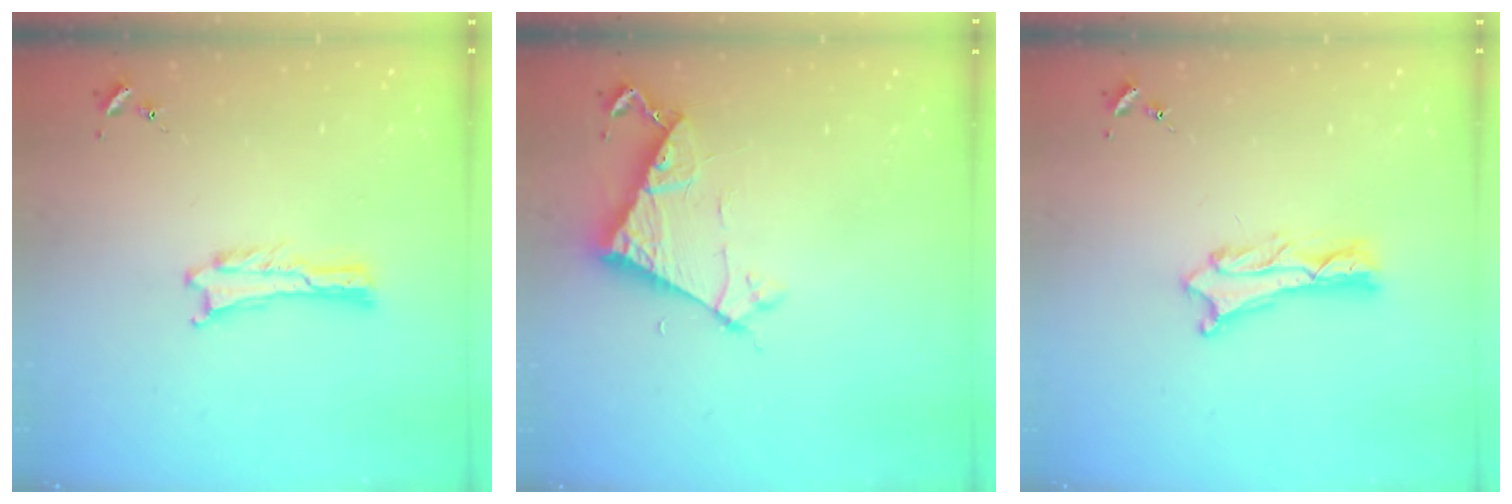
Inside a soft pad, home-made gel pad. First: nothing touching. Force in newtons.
{"total": 6.4, "press": 6.4, "slide": 0.4}
{"total": 1.8, "press": 1.8, "slide": 0.2}